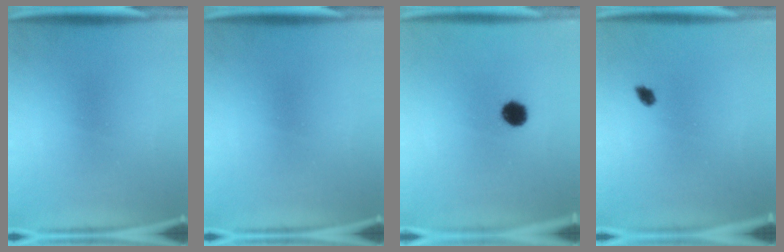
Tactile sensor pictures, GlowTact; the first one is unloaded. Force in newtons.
{"total": 0.0}
{"total": 5.1}
{"total": 1.5}